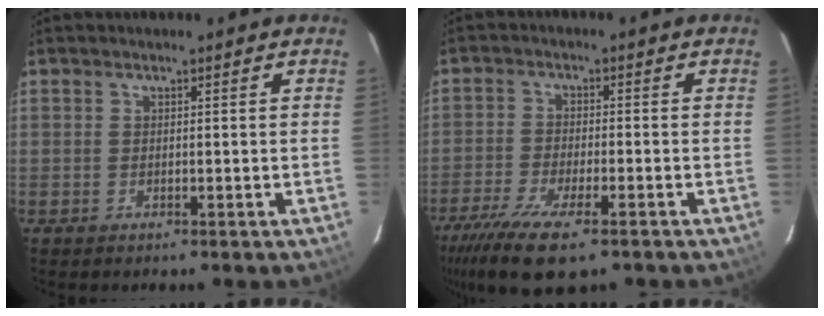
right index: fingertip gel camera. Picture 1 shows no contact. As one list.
[{"total": 12.4, "force": [-8.5, 3.3, 8.3], "torque": [-0.192, -0.044, -0.157]}]